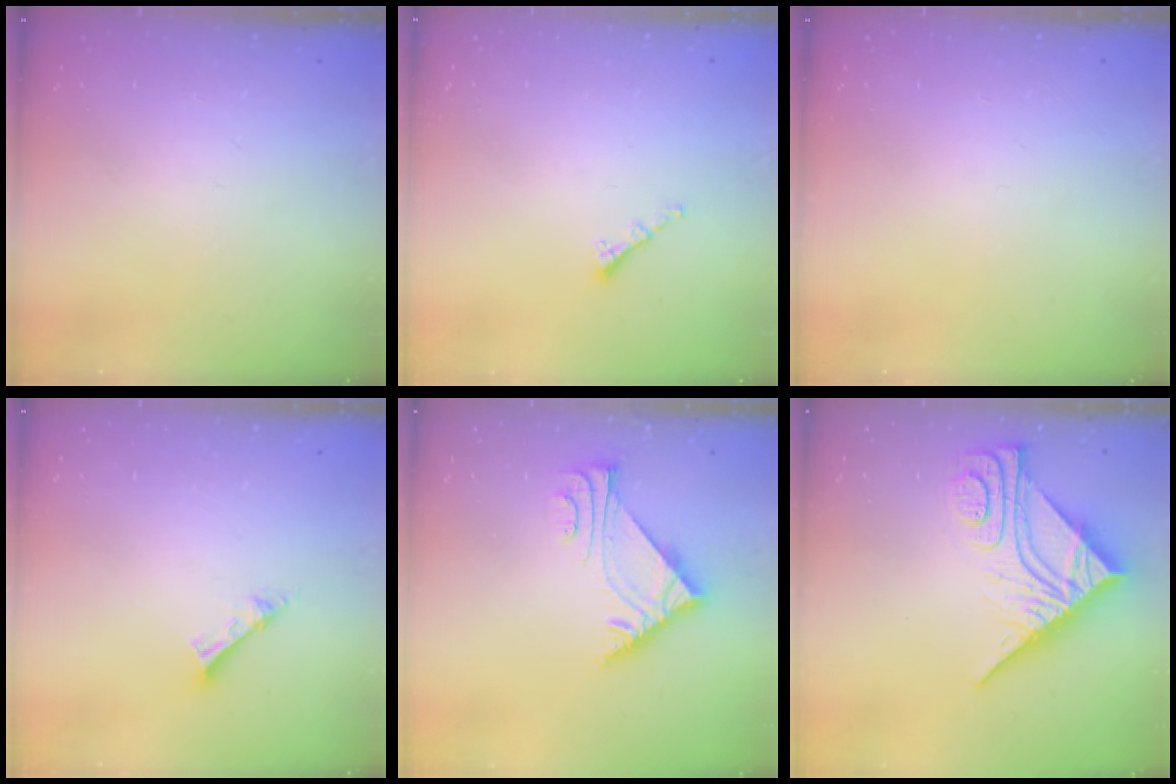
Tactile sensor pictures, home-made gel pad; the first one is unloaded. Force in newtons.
{"total": 0.8, "press": 0.8, "slide": 0.2}
{"total": 0.0}
{"total": 4.3, "press": 4.3, "slide": 0.3}
{"total": 5.7, "press": 5.6, "slide": 0.7}
{"total": 11.7, "press": 11.7, "slide": 1.1}